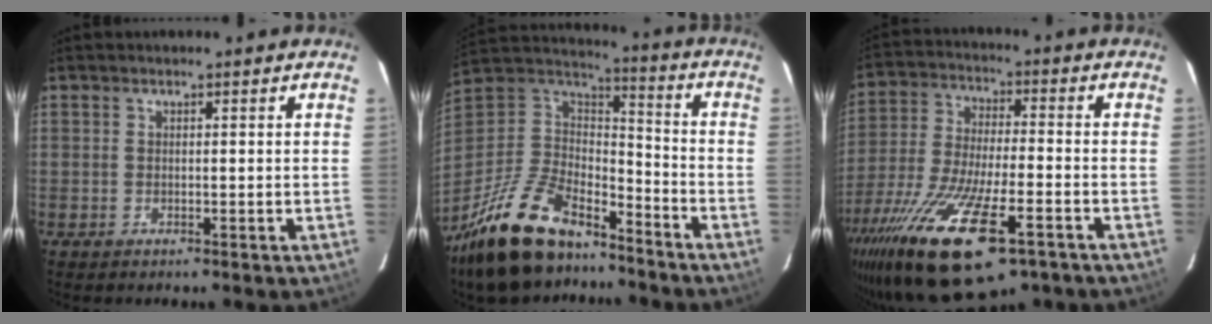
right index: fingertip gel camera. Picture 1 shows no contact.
{"total": 24.7, "force": [-18.0, 10.6, 13.2], "torque": [-0.282, -0.007, -0.302]}
{"total": 25.4, "force": [-15.6, 8.3, 18.3], "torque": [-0.382, -0.072, -0.266]}